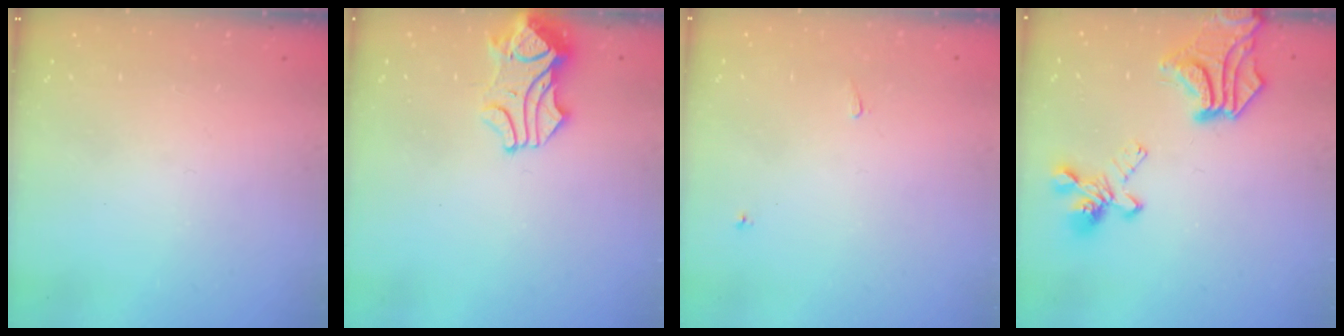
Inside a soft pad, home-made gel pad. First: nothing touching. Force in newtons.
{"total": 1.2, "press": 0.1, "slide": 1.2}
{"total": 0.6, "press": 0.5, "slide": 0.2}
{"total": 9.3, "press": 8.7, "slide": 3.2}